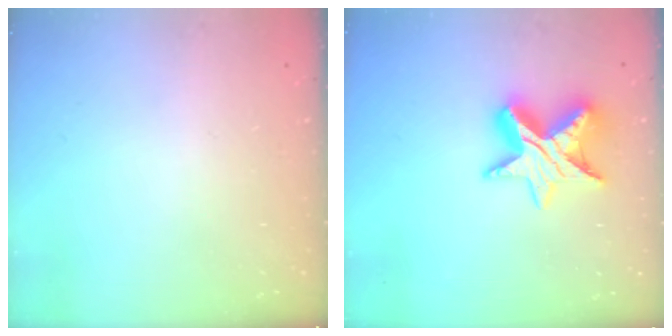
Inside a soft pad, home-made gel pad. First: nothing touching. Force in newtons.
{"total": 12.7, "press": 12.7, "slide": 0.7}